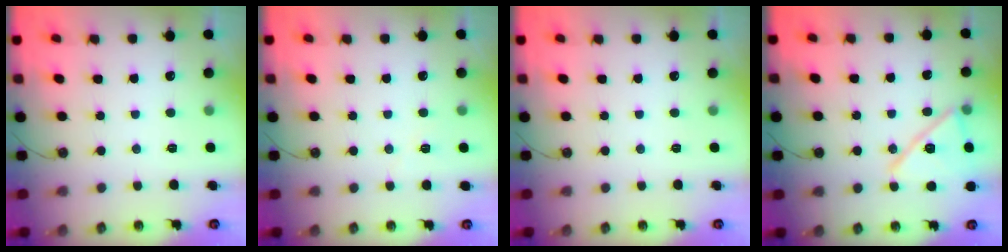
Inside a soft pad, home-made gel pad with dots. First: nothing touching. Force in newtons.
{"total": 3.6, "press": 3.1, "slide": 1.9}
{"total": 0.0}
{"total": 16.6, "press": 16.4, "slide": 2.6}